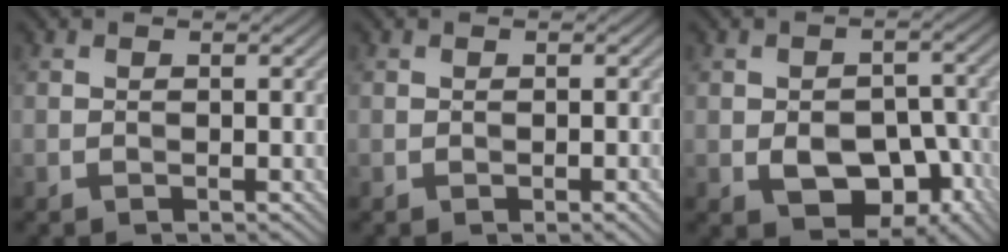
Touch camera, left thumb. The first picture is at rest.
{"total": 1.2, "force": [-0.4, 0.3, 1.1], "torque": [-0.017, -0.001, -0.005]}
{"total": 8.9, "force": [-3.4, 5.7, 6.0], "torque": [-0.096, -0.017, -0.044]}